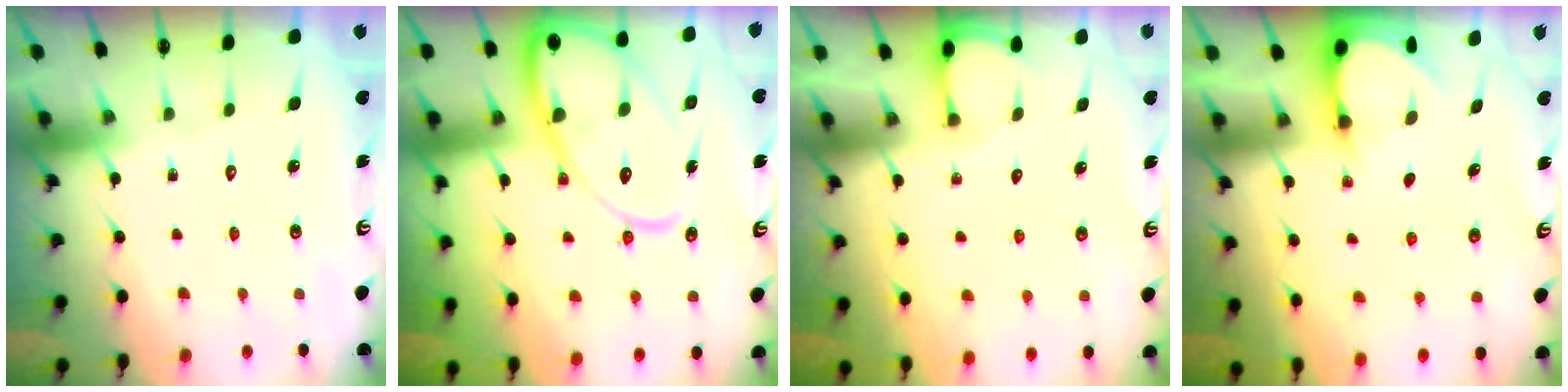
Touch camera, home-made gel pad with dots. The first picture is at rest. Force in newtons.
{"total": 17.0, "press": 16.9, "slide": 1.8}
{"total": 0.9, "press": 0.8, "slide": 0.2}
{"total": 3.2, "press": 3.2, "slide": 0.3}